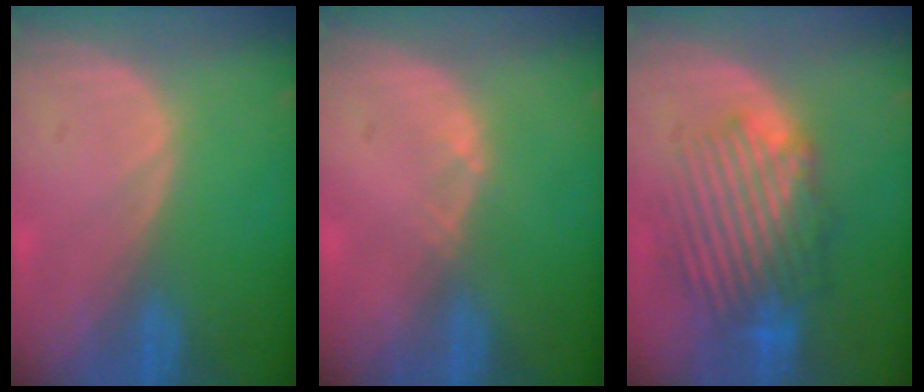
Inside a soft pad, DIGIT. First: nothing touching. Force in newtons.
{"total": 0.6, "press": 0.5, "slide": 0.2}
{"total": 9.3, "press": 8.8, "slide": 3.0}